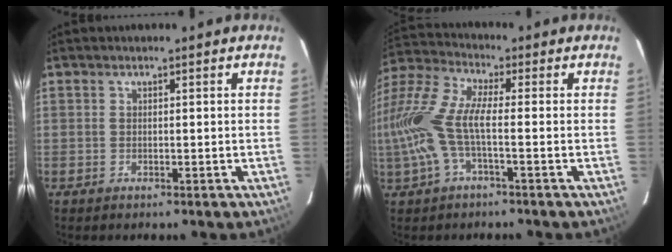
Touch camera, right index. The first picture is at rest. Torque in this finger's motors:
{"motor_torque": [1.35, -0.49, 0.75, 0.21]}